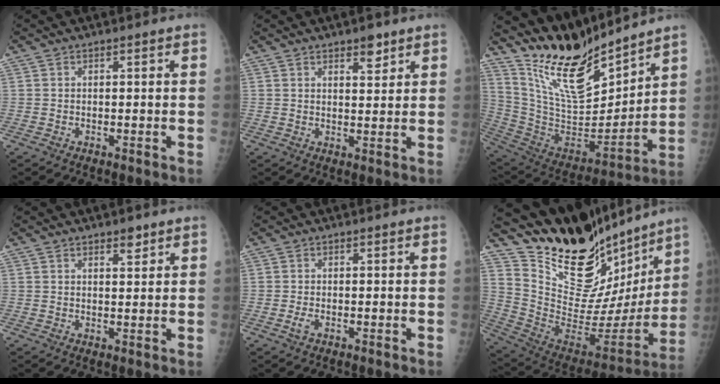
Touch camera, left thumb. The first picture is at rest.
{"total": 3.7, "force": [2.5, 1.5, 2.3], "torque": [-0.019, -0.015, 0.038]}
{"total": 19.4, "force": [16.4, 5.0, 9.0], "torque": [-0.120, -0.110, 0.309]}
{"total": 2.5, "force": [1.7, 1.0, 1.4], "torque": [-0.012, -0.011, 0.027]}
{"total": 1.3, "force": [-0.5, 0.6, 1.0], "torque": [-0.025, 0.001, -0.011]}
{"total": 27.8, "force": [22.2, 11.3, 12.2], "torque": [-0.165, -0.113, 0.354]}